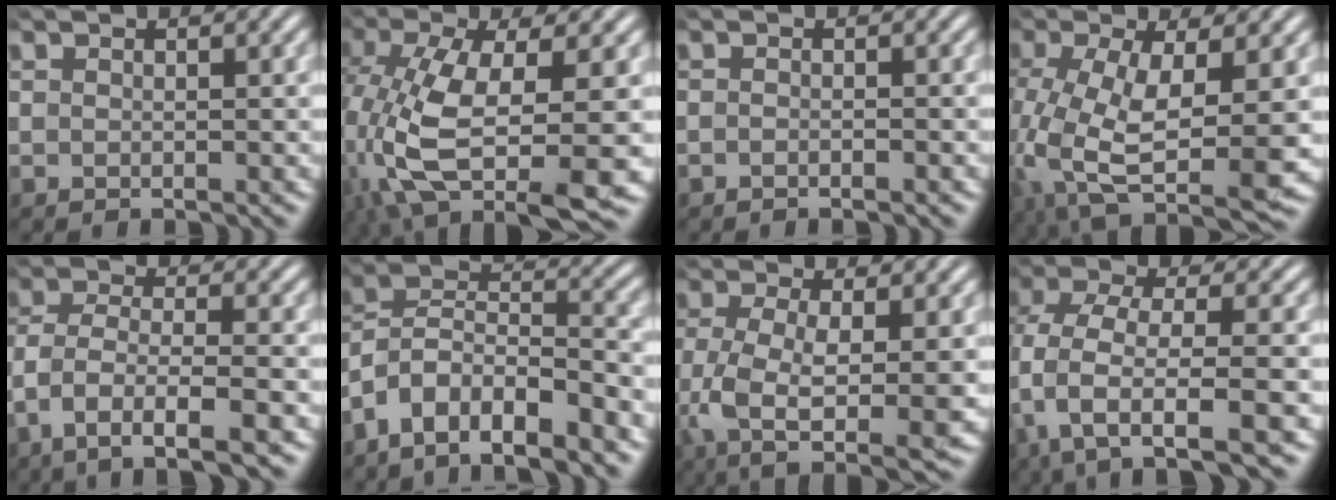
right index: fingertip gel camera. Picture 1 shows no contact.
{"total": 10.1, "force": [-4.2, 5.0, 7.7], "torque": [-0.194, -0.059, -0.038]}
{"total": 0.8, "force": [-0.7, 0.1, 0.2], "torque": [-0.006, 0.000, -0.016]}
{"total": 9.9, "force": [-2.6, 5.7, 7.7], "torque": [-0.178, -0.058, -0.014]}
{"total": 6.8, "force": [-3.3, 3.2, 5.0], "torque": [-0.109, -0.038, -0.037]}
{"total": 10.7, "force": [-3.9, 8.9, 4.4], "torque": [-0.141, -0.039, -0.076]}
{"total": 9.1, "force": [-3.0, 4.6, 7.3], "torque": [-0.164, -0.051, -0.028]}
{"total": 8.8, "force": [-3.6, 4.8, 6.4], "torque": [-0.165, -0.046, -0.041]}